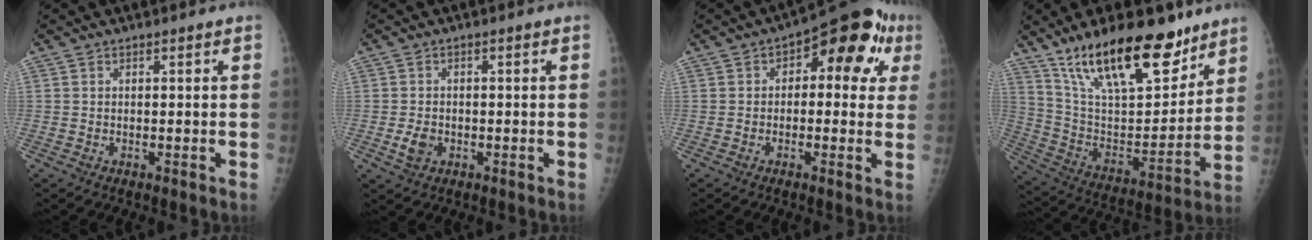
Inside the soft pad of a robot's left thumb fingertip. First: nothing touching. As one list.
[{"total": 3.5, "force": [-1.1, 2.6, 2.1], "torque": [-0.034, 0.002, -0.017]}, {"total": 14.0, "force": [4.0, 7.3, 11.2], "torque": [-0.084, 0.025, 0.040]}, {"total": 25.0, "force": [17.0, 9.5, 15.7], "torque": [-0.224, -0.059, 0.297]}]